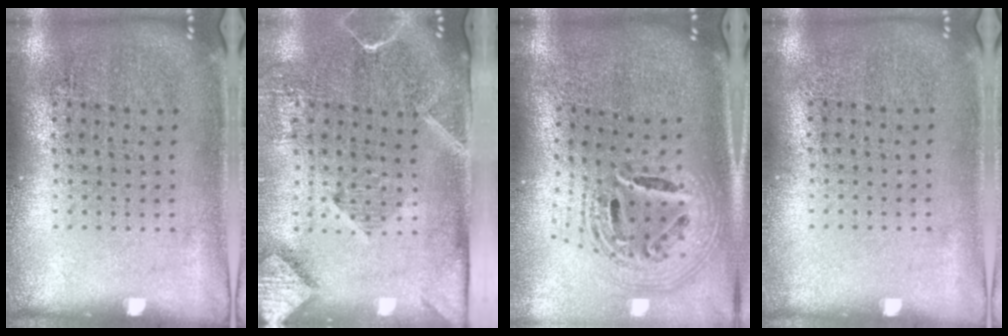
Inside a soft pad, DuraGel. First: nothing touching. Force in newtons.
{"total": 2.9, "press": 2.2, "slide": 2.0}
{"total": 2.5, "press": 1.8, "slide": 1.7}
{"total": 0.0}